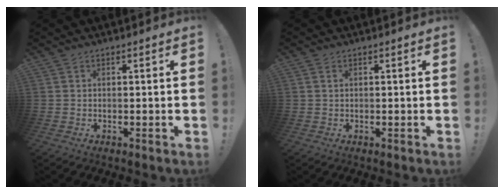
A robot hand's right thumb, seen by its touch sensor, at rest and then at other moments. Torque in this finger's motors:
{"motor_torque": [0.16, 0.09, -0.01, -0.06, 0.06]}